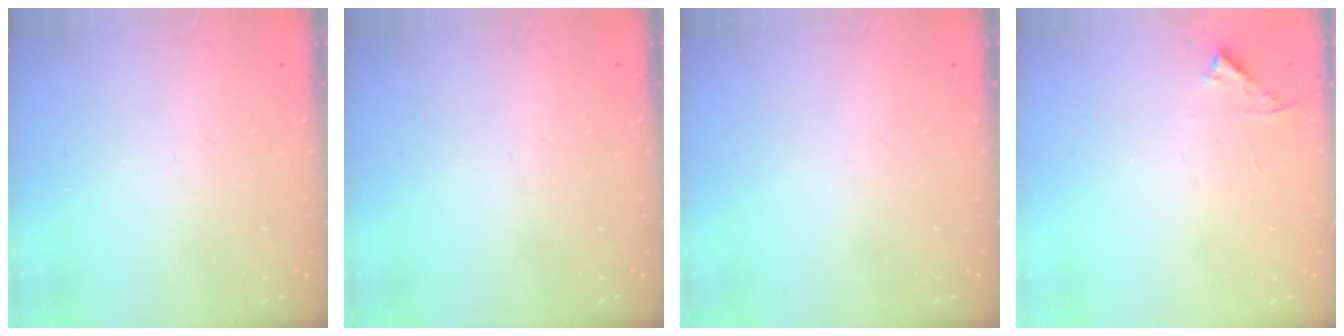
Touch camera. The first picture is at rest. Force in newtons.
{"total": 0.0}
{"total": 0.0}
{"total": 3.1, "press": 3.0, "slide": 0.3}